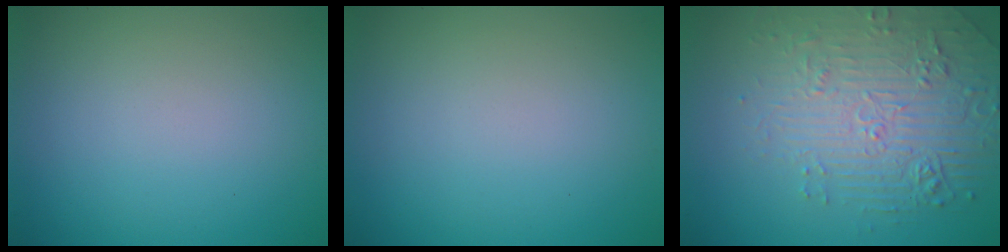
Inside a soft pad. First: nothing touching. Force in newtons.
{"total": 0.0}
{"total": 4.4, "press": 4.1, "slide": 1.7}